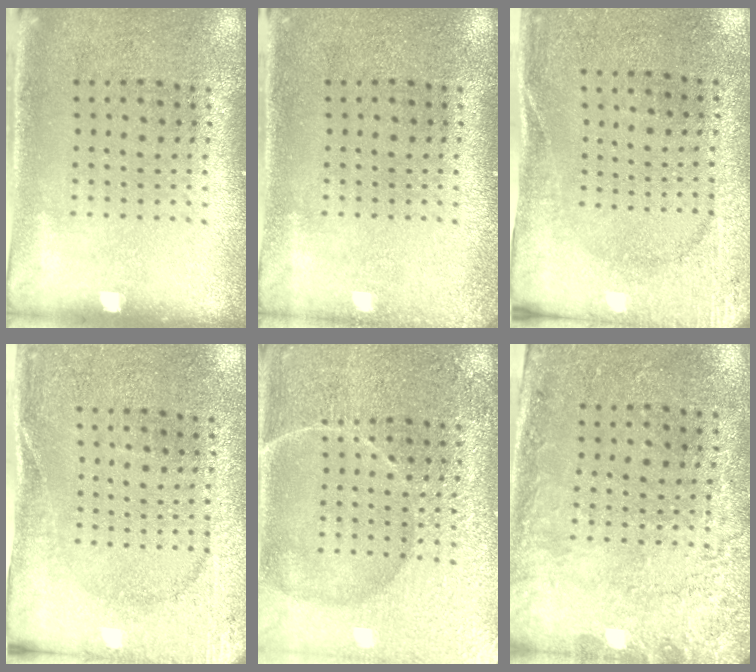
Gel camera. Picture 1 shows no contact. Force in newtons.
{"total": 1.1, "press": 1.1, "slide": 0.1}
{"total": 2.7, "press": 2.3, "slide": 1.3}
{"total": 2.6, "press": 2.4, "slide": 0.9}
{"total": 6.6, "press": 6.5, "slide": 0.9}
{"total": 2.7, "press": 2.0, "slide": 1.8}